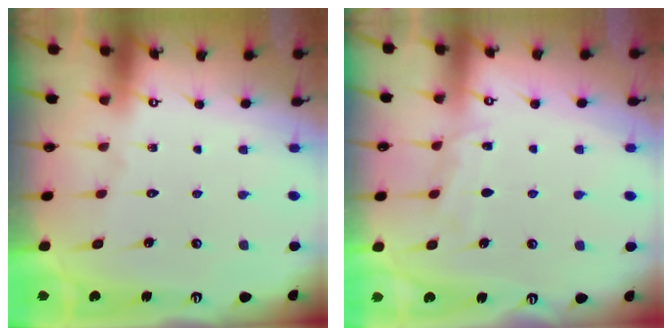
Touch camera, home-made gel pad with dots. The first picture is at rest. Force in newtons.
{"total": 5.7, "press": 5.6, "slide": 0.6}